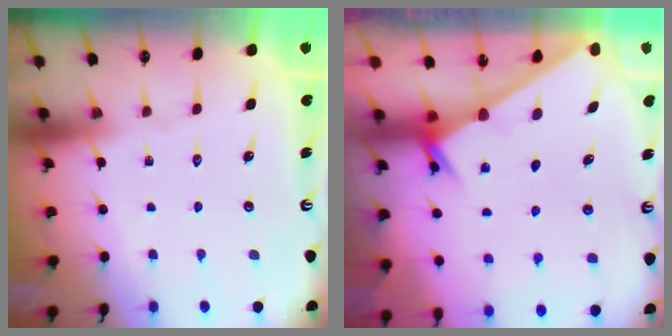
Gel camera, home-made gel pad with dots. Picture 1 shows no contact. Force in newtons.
{"total": 2.6, "press": 2.6, "slide": 0.2}